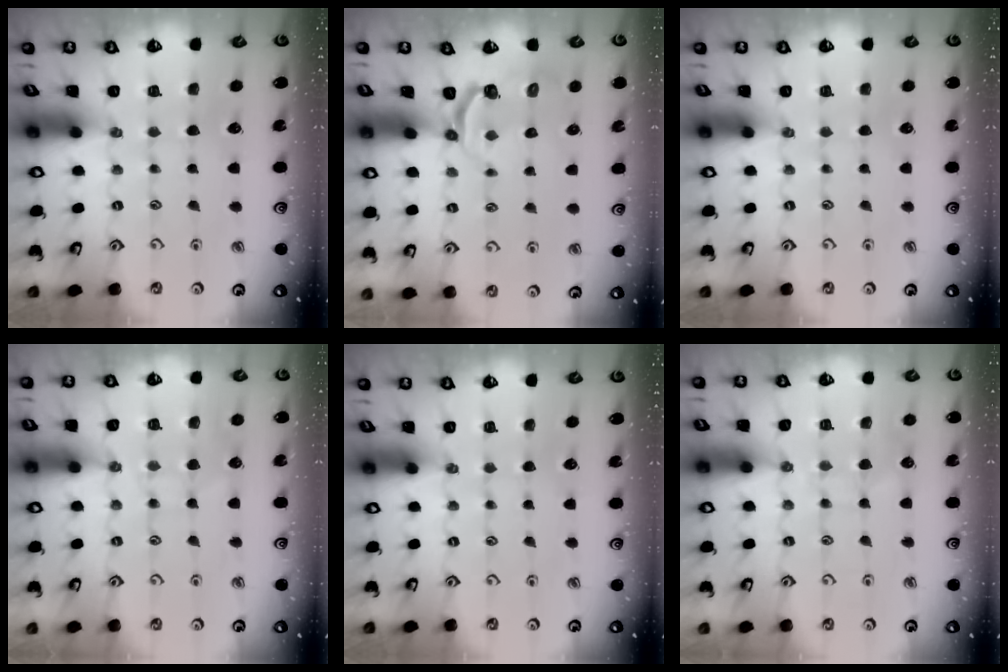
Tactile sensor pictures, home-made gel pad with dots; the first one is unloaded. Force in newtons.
{"total": 4.0, "press": 3.2, "slide": 2.4}
{"total": 0.0}
{"total": 6.6, "press": 6.6, "slide": 0.6}
{"total": 0.0}
{"total": 6.8, "press": 6.8, "slide": 0.6}